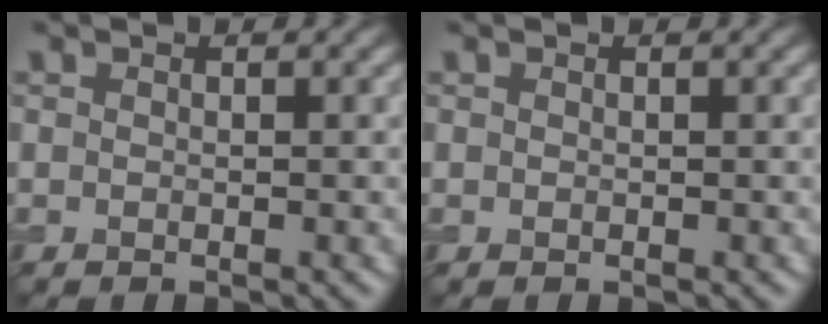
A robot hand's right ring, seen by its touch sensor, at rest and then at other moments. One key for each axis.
{"total": 0.0}